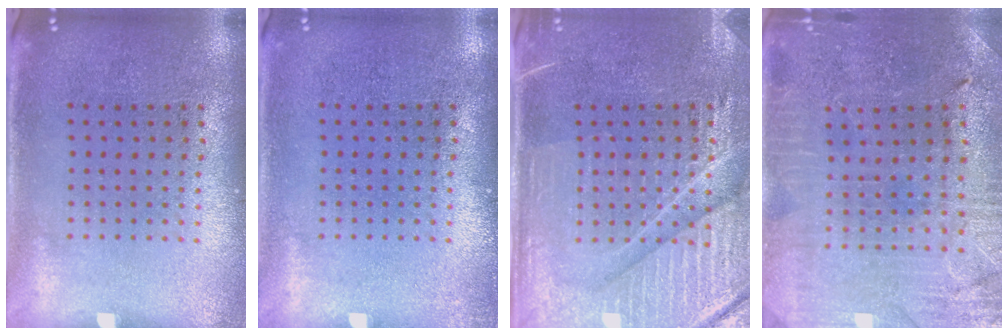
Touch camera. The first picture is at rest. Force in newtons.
{"total": 0.6, "press": 0.6, "slide": 0.1}
{"total": 4.6, "press": 4.2, "slide": 1.6}
{"total": 1.2, "press": 1.2, "slide": 0.2}